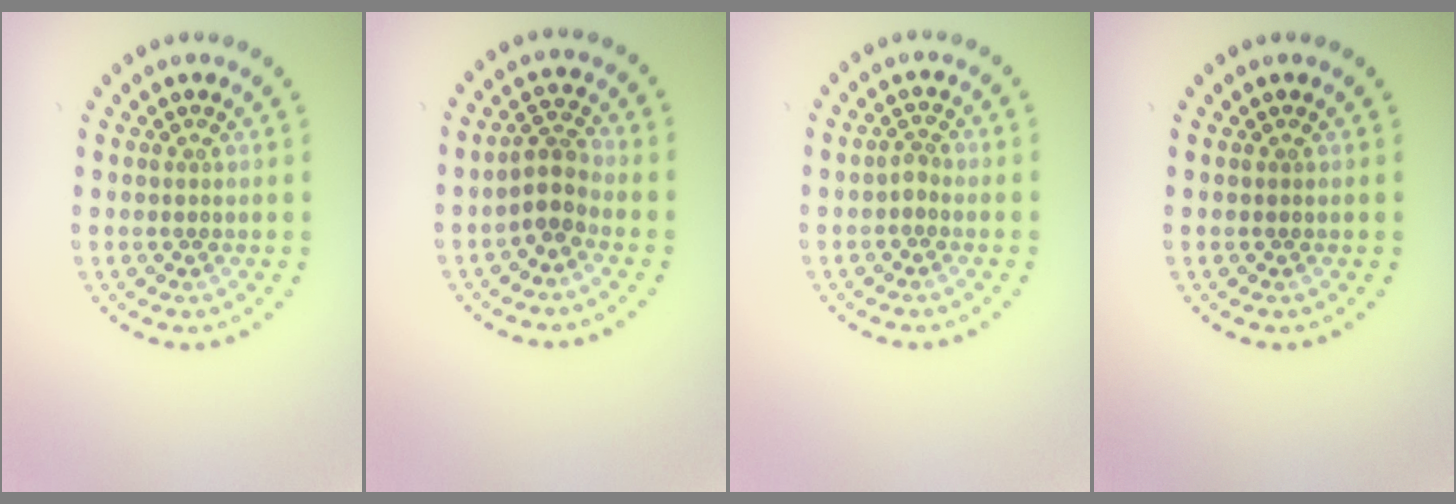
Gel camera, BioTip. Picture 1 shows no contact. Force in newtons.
{"total": 2.5, "press": 1.9, "slide": 1.5}
{"total": 0.9, "press": 0.7, "slide": 0.6}
{"total": 0.0}